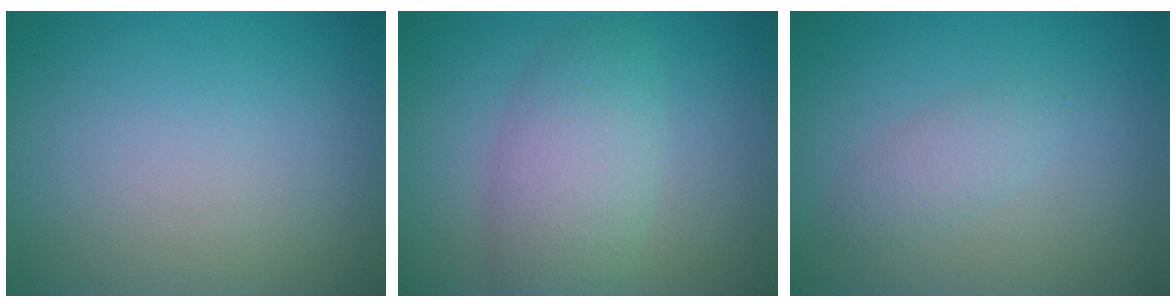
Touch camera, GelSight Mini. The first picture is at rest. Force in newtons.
{"total": 4.9, "press": 4.9, "slide": 0.2}
{"total": 1.7, "press": 1.7, "slide": 0.0}